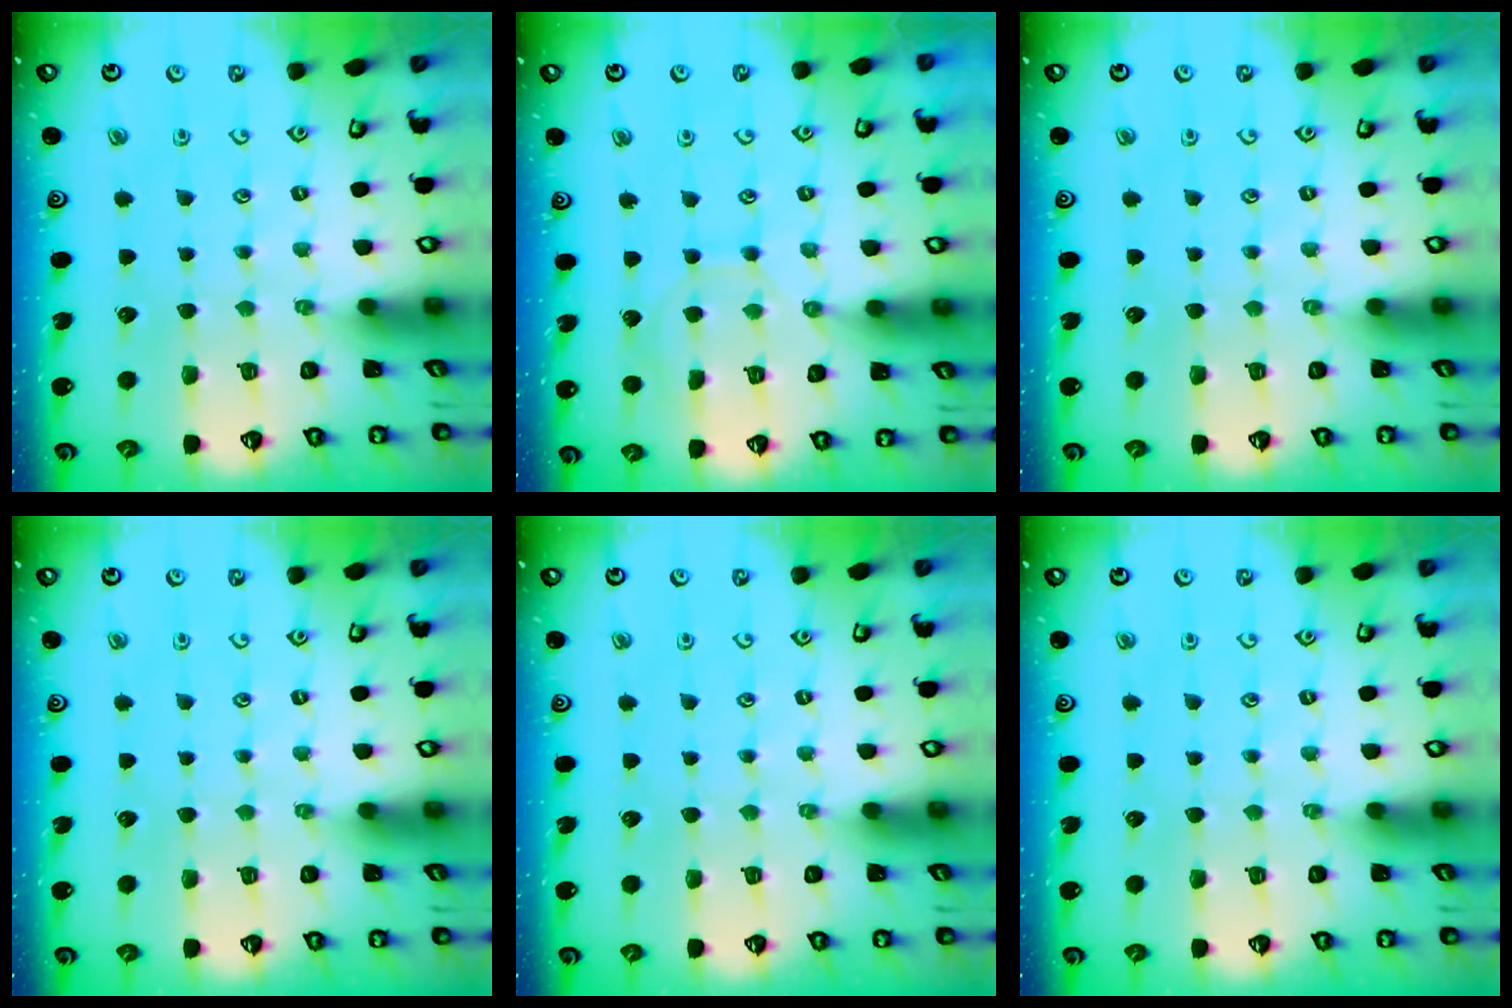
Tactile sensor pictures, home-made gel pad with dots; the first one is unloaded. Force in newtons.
{"total": 7.4, "press": 7.3, "slide": 0.8}
{"total": 0.0}
{"total": 0.0}
{"total": 0.0}
{"total": 0.0}